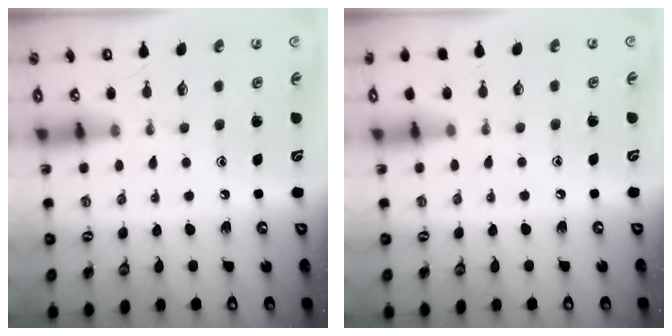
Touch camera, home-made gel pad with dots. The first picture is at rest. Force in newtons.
{"total": 1.0, "press": 1.0, "slide": 0.2}